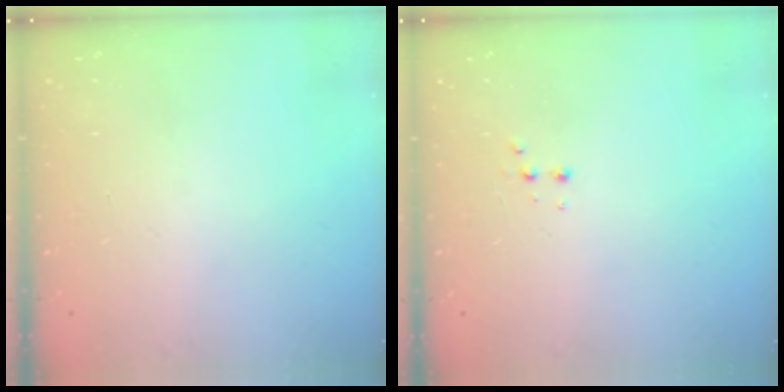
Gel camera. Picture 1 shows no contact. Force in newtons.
{"total": 2.9, "press": 2.7, "slide": 1.0}